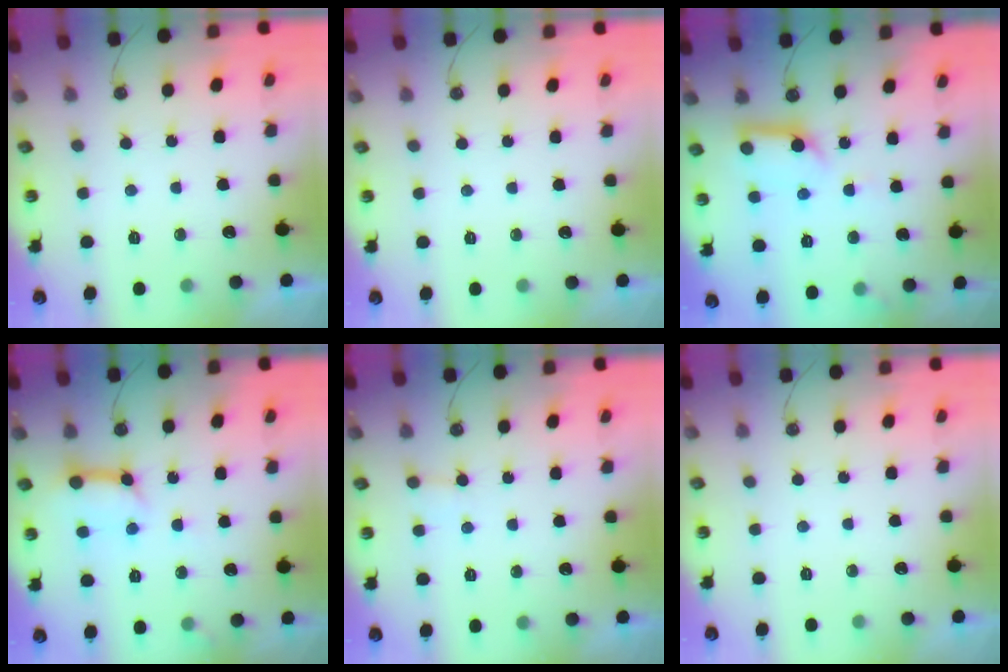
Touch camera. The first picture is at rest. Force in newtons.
{"total": 0.0}
{"total": 11.6, "press": 11.5, "slide": 1.4}
{"total": 10.9, "press": 10.8, "slide": 1.4}
{"total": 4.9, "press": 4.8, "slide": 0.4}
{"total": 0.0}